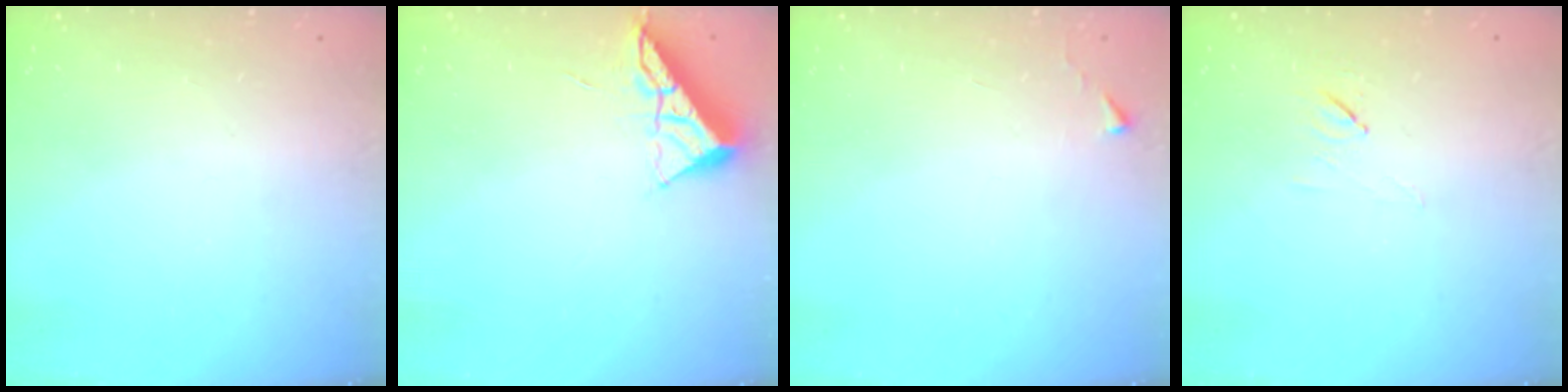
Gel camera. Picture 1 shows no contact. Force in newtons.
{"total": 6.0, "press": 5.9, "slide": 0.6}
{"total": 2.7, "press": 2.6, "slide": 0.4}
{"total": 5.4, "press": 5.3, "slide": 1.0}